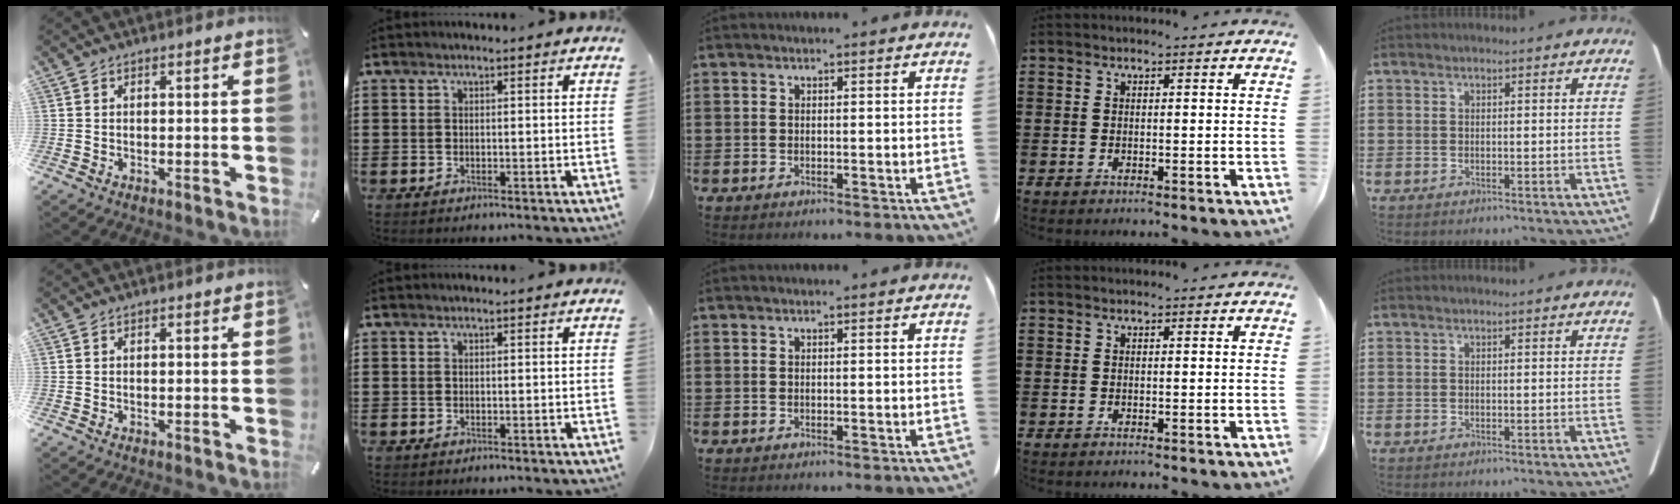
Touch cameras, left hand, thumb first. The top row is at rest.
{}